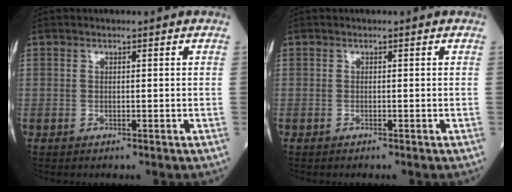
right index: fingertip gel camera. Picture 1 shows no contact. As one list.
[{"total": 0.0}]